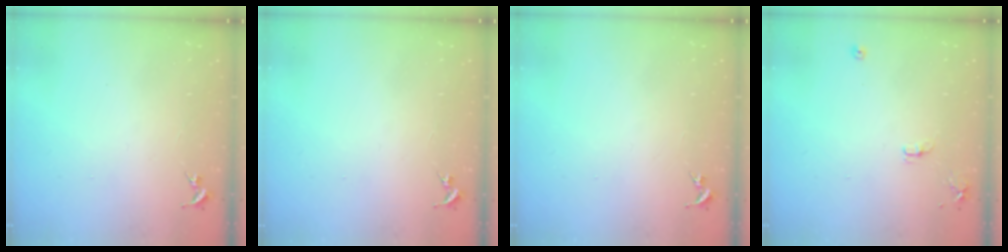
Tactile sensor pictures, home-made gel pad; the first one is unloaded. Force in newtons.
{"total": 0.0}
{"total": 0.0}
{"total": 7.2, "press": 7.2, "slide": 0.8}